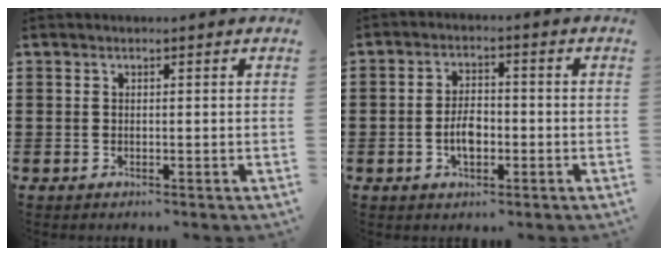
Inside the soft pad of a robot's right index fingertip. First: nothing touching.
{"total": 4.3, "force": [-1.1, 2.4, 3.4], "torque": [-0.060, 0.002, -0.024]}